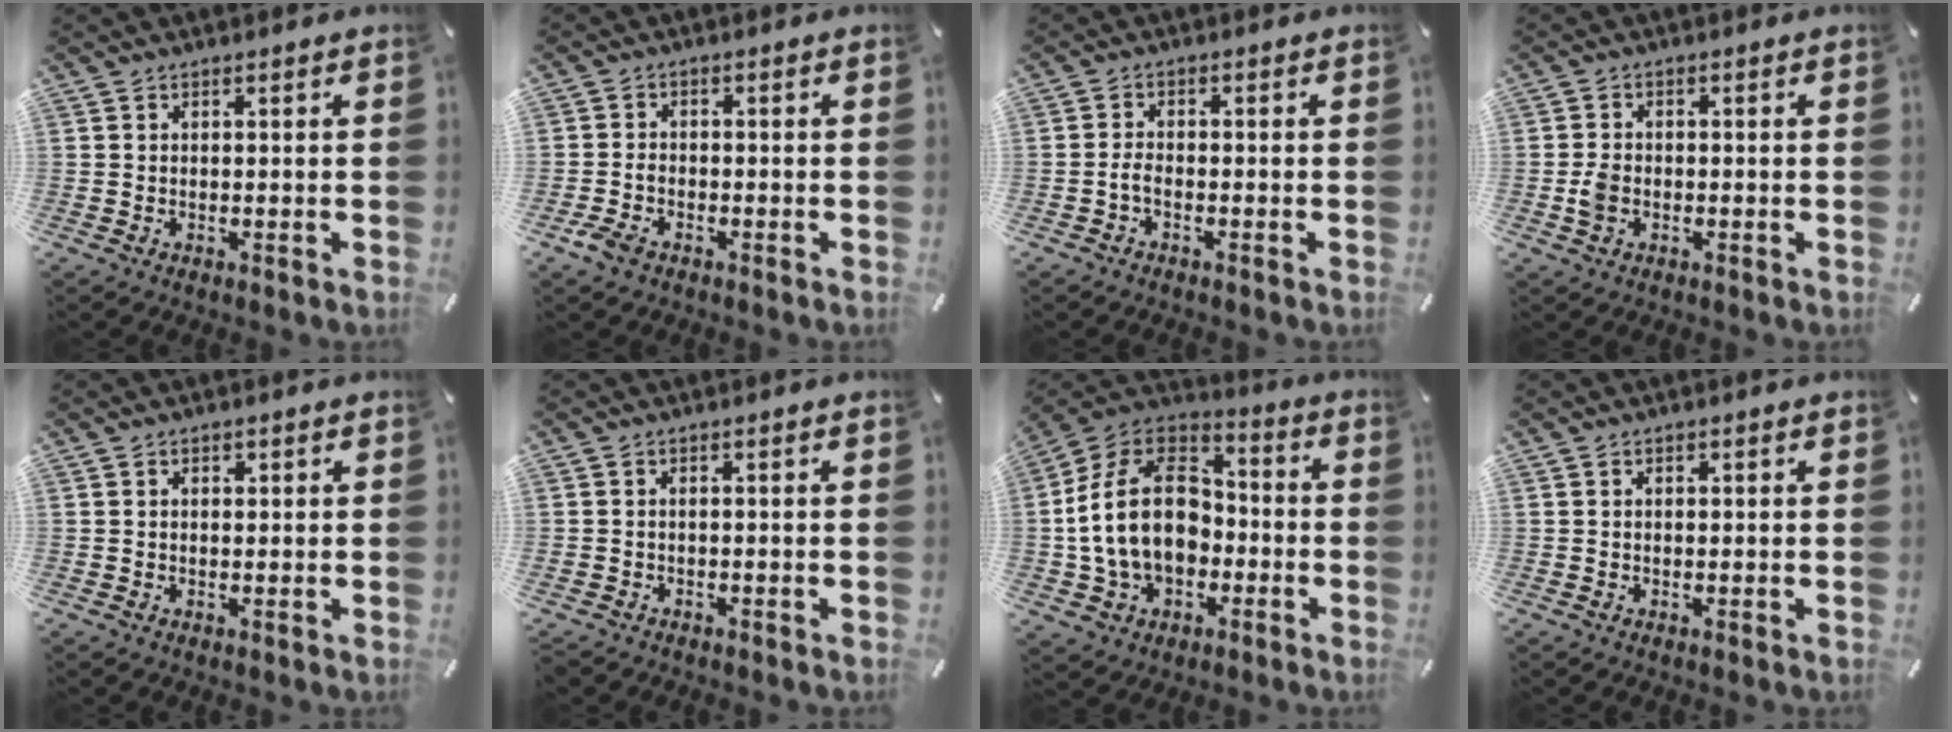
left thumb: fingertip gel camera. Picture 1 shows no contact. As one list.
[{"total": 3.0, "force": [-1.7, 2.1, 1.2], "torque": [-0.028, 0.008, -0.035]}, {"total": 2.3, "force": [-1.2, 0.9, 1.8], "torque": [-0.039, 0.003, -0.023]}, {"total": 3.3, "force": [-0.9, 2.3, 2.2], "torque": [-0.045, 0.002, -0.016]}, {"total": 1.1, "force": [0.2, 0.8, 0.7], "torque": [-0.007, 0.002, 0.000]}, {"total": 0.9, "force": [-0.6, 0.6, 0.4], "torque": [-0.010, 0.001, -0.014]}, {"total": 18.7, "force": [-2.4, 14.3, 11.8], "torque": [-0.263, 0.022, -0.046]}, {"total": 0.7, "force": [0.1, 0.5, 0.5], "torque": [-0.011, 0.002, 0.000]}]